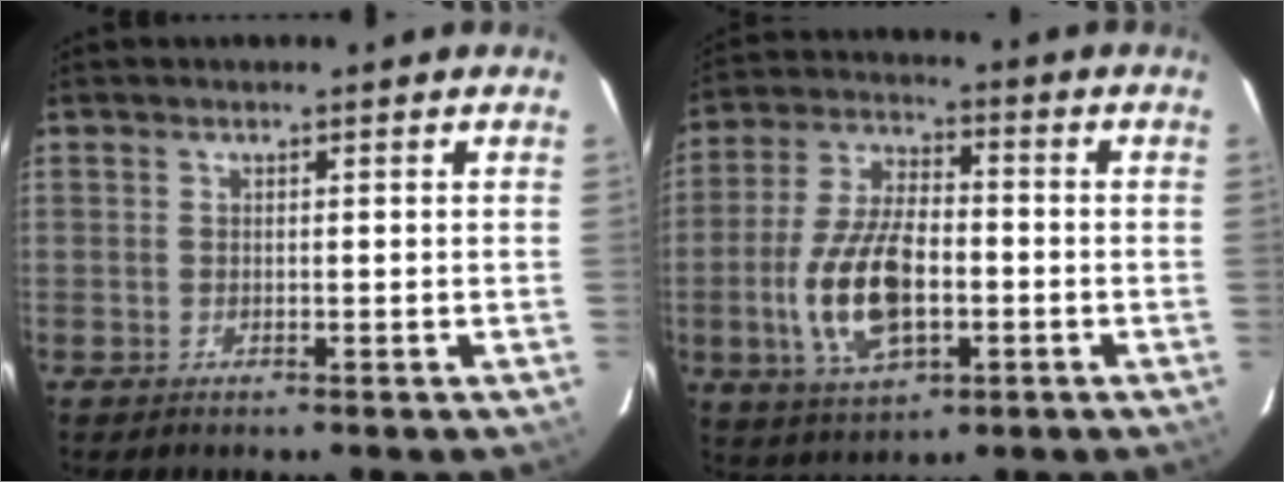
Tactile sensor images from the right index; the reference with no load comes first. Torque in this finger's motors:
{"motor_torque": [2.14, 0.00, 1.04, 0.15]}